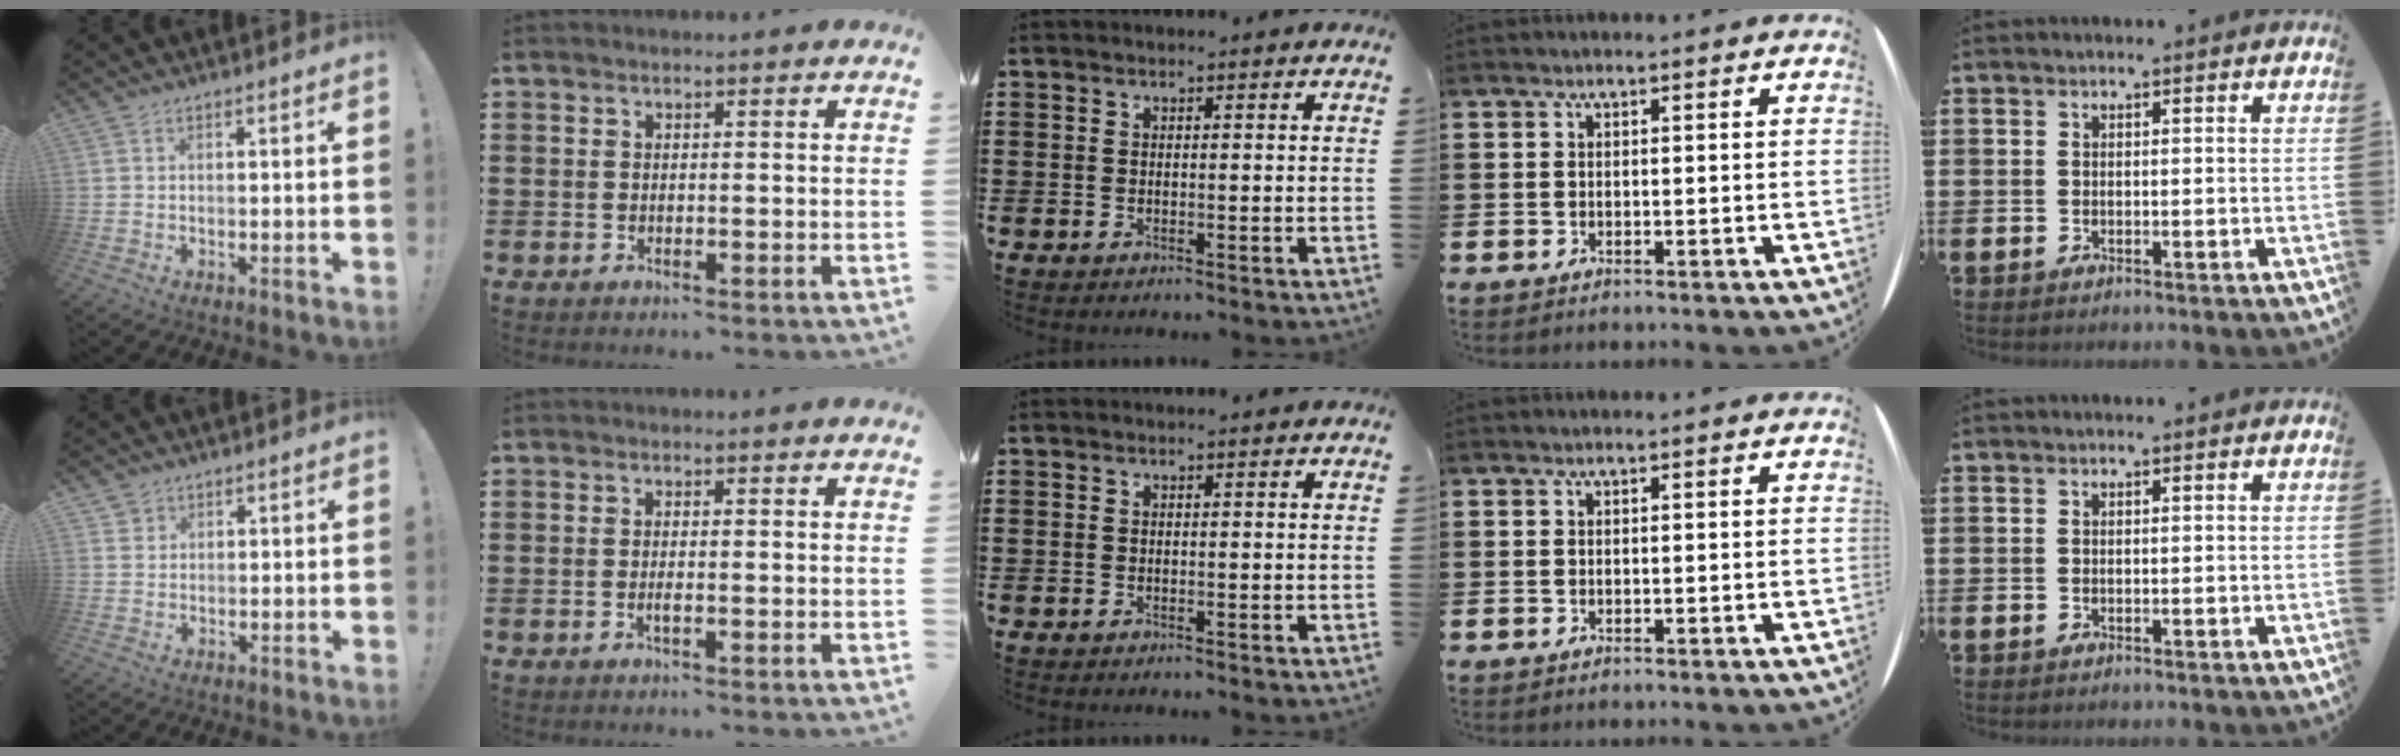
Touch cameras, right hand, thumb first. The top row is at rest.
{"thumb": {"total": 2.0, "force": [1.1, 1.7, 0.0], "torque": [0.011, -0.009, 0.018]}, "index": {"total": 1.0, "force": [-0.4, 0.2, 0.9], "torque": [-0.018, -0.004, -0.007]}}